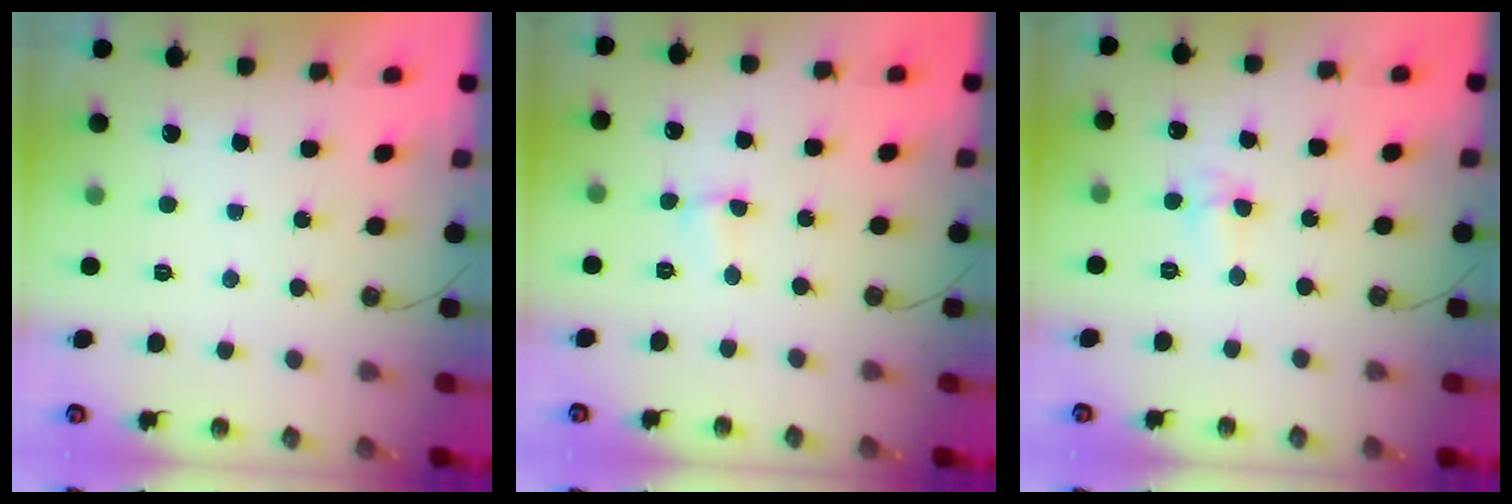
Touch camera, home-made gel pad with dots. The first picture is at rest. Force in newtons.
{"total": 1.7, "press": 1.6, "slide": 0.4}
{"total": 4.3, "press": 4.2, "slide": 0.6}